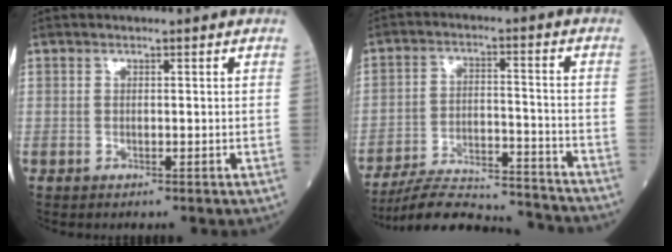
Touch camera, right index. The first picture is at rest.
{"total": 18.2, "force": [-17.5, 1.6, 4.5], "torque": [-0.092, 0.006, -0.263]}